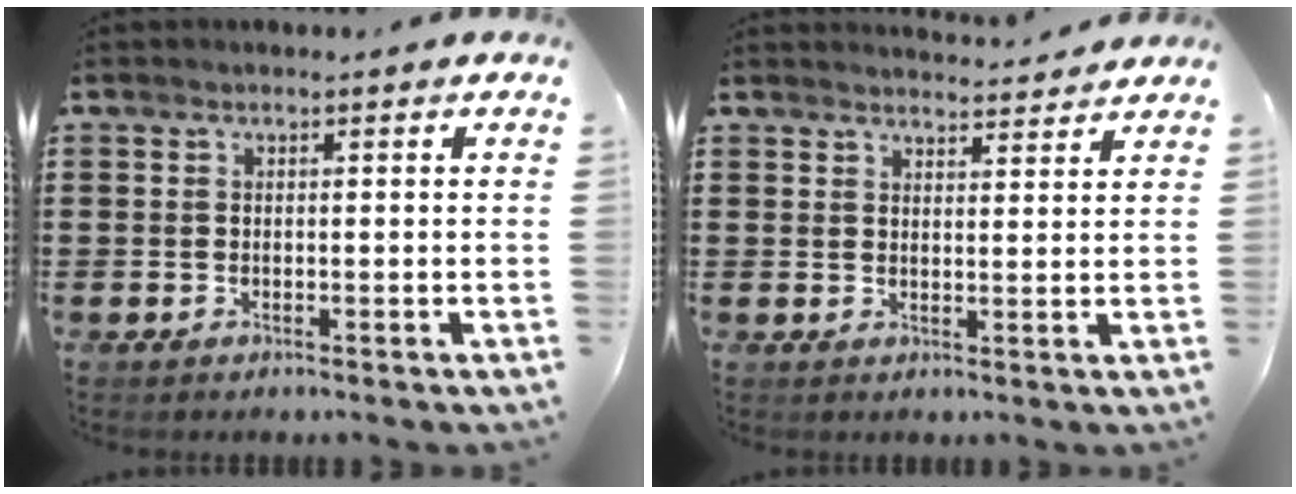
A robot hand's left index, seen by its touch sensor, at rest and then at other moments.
{"total": 2.8, "force": [2.8, 0.1, 0.2], "torque": [-0.004, -0.013, 0.050]}